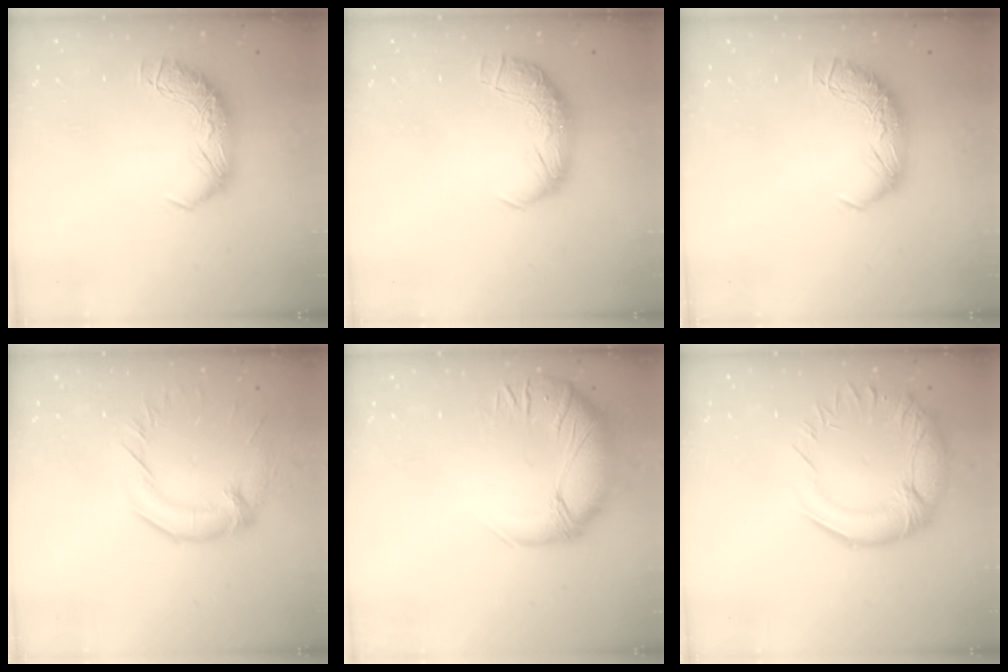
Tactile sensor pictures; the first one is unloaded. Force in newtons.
{"total": 2.3, "press": 1.0, "slide": 2.1}
{"total": 0.0}
{"total": 1.5, "press": 0.3, "slide": 1.5}
{"total": 2.9, "press": 0.1, "slide": 2.9}
{"total": 5.1, "press": 3.6, "slide": 3.6}